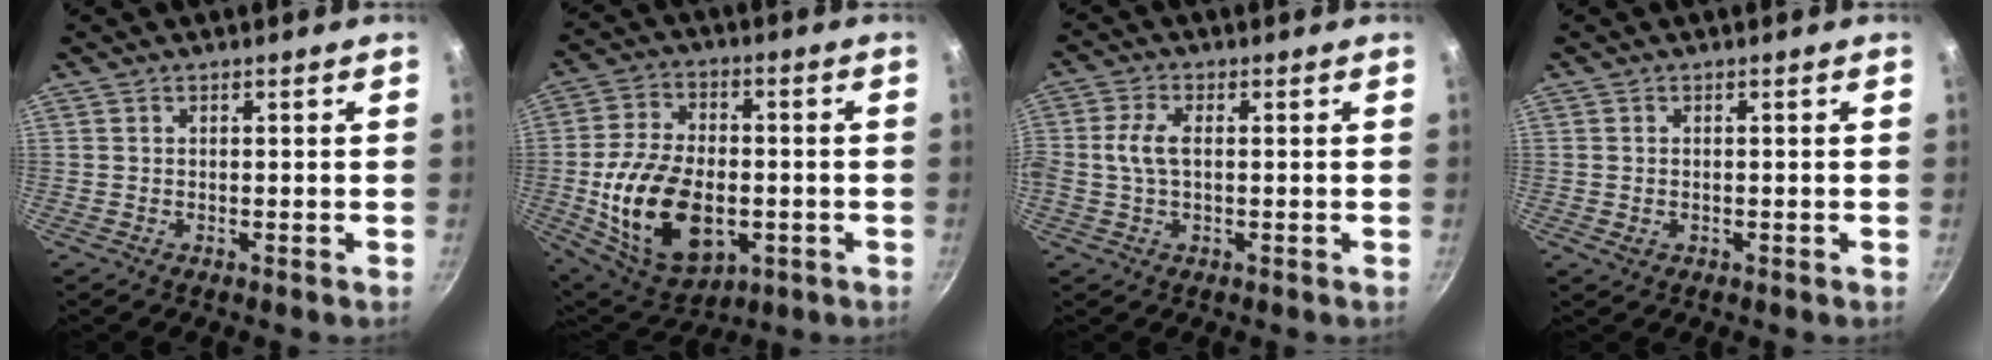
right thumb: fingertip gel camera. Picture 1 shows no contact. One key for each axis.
{"total": 19.9, "fx": -3.7, "fy": 12.3, "fz": 15.2, "tx": -0.268, "ty": 0.013, "tz": -0.048}
{"total": 5.0, "fx": 0.2, "fy": 2.7, "fz": 4.2, "tx": -0.089, "ty": 0.011, "tz": 0.000}
{"total": 1.3, "fx": -0.2, "fy": 1.0, "fz": 0.9, "tx": -0.014, "ty": 0.000, "tz": -0.002}